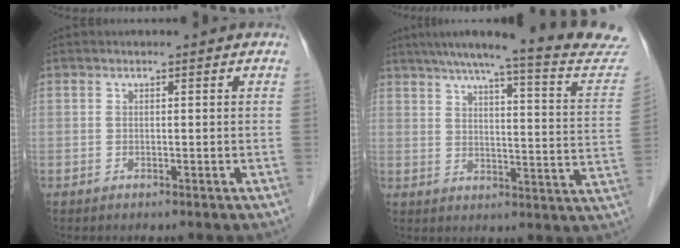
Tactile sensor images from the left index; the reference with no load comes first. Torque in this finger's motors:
{"motor_torque": [0.26, -0.39, 0.29, 0.10]}